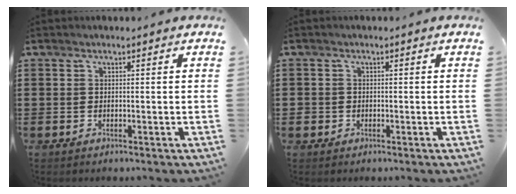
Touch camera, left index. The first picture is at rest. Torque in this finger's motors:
{"motor_torque": [-0.17, 0.61, 0.04, 0.00]}